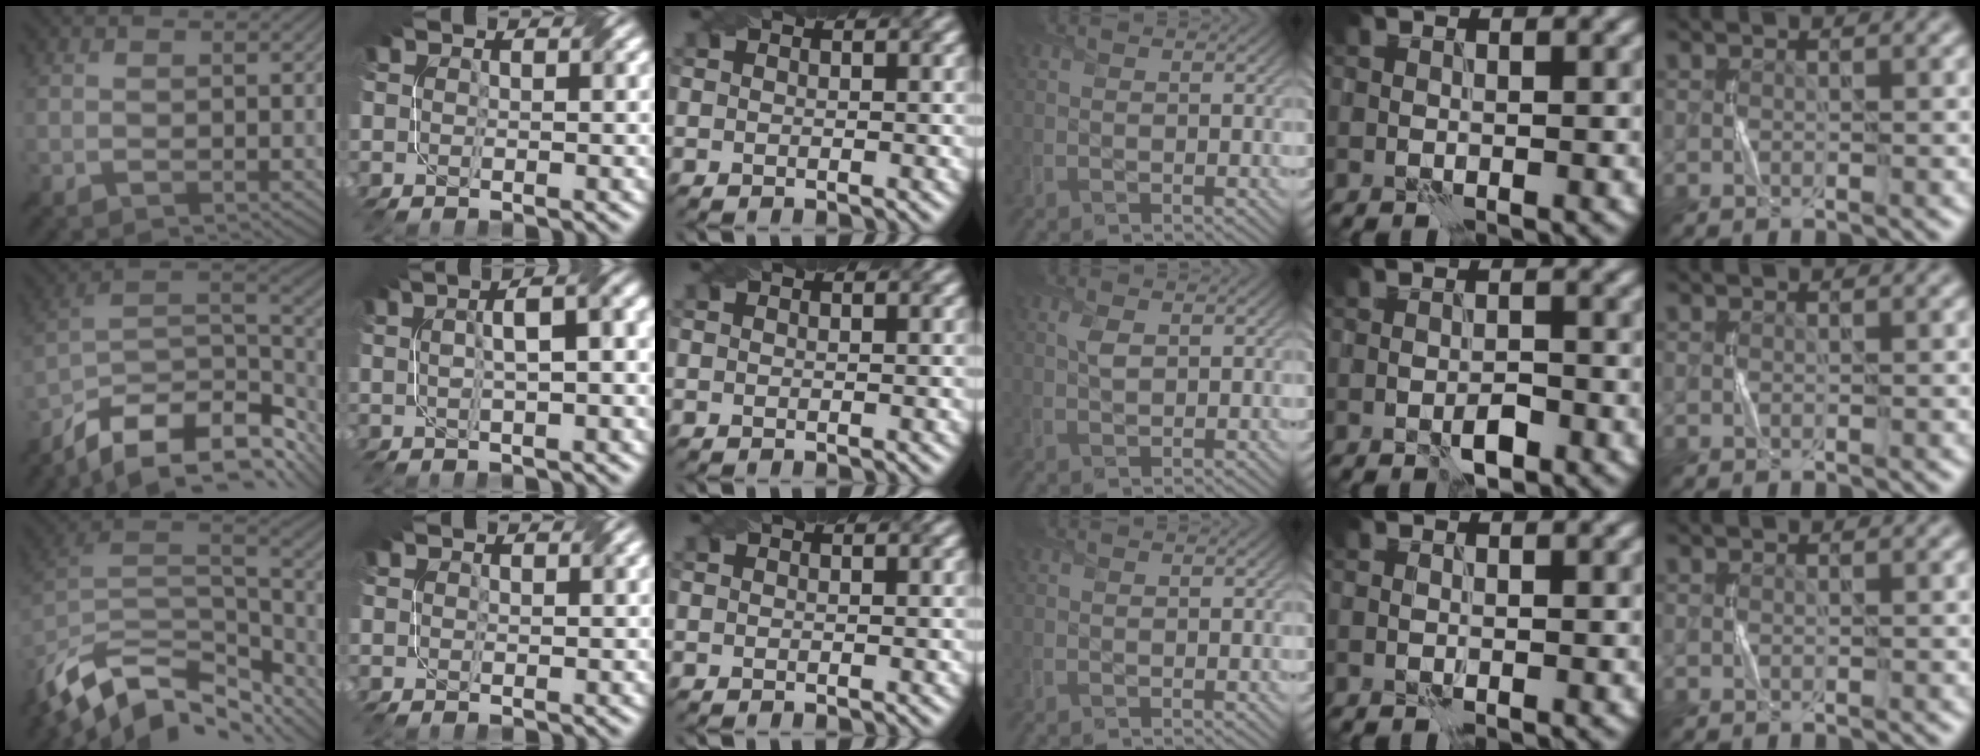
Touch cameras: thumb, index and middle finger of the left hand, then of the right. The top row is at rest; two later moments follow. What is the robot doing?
{"motion": "twist", "object": "screw"}